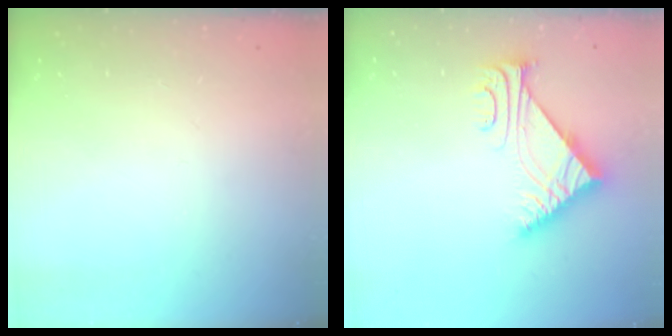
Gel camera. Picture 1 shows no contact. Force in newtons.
{"total": 7.1, "press": 7.1, "slide": 0.2}